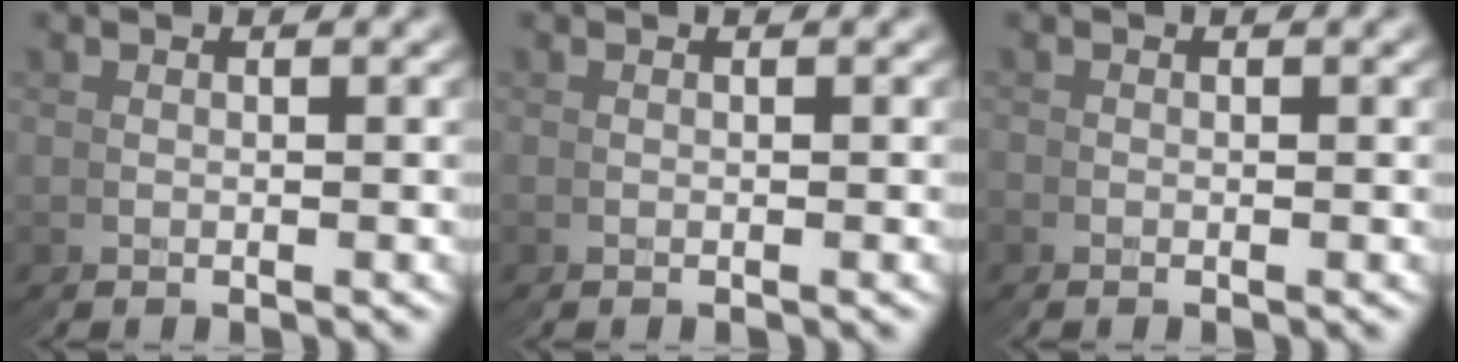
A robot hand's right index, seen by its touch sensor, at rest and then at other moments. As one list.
[{"total": 0.0}, {"total": 0.9, "force": [-0.4, 0.2, -0.8], "torque": [0.012, -0.003, -0.008]}]